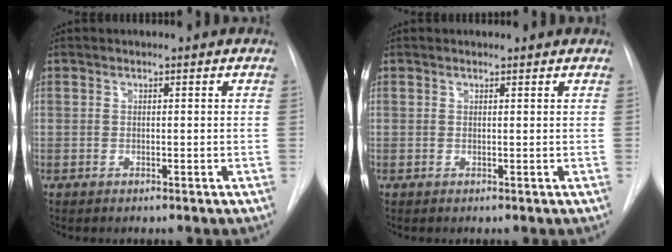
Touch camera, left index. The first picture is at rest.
{"total": 0.8, "force": [0.8, 0.1, 0.0], "torque": [-0.009, 0.006, 0.010]}